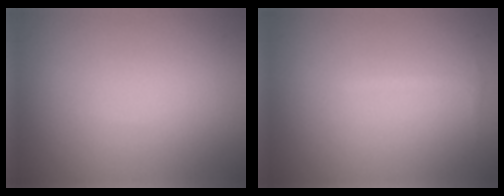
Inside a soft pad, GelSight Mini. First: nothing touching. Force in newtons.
{"total": 0.7, "press": 0.7, "slide": 0.0}